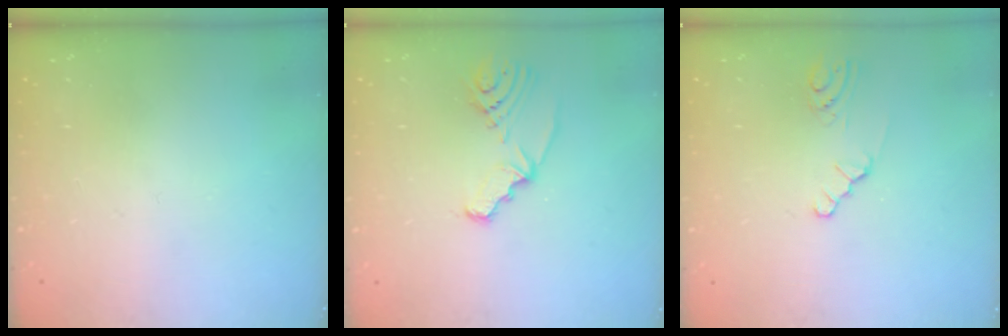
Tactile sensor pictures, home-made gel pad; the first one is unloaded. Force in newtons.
{"total": 6.8, "press": 5.7, "slide": 3.7}
{"total": 1.4, "press": 1.4, "slide": 0.2}